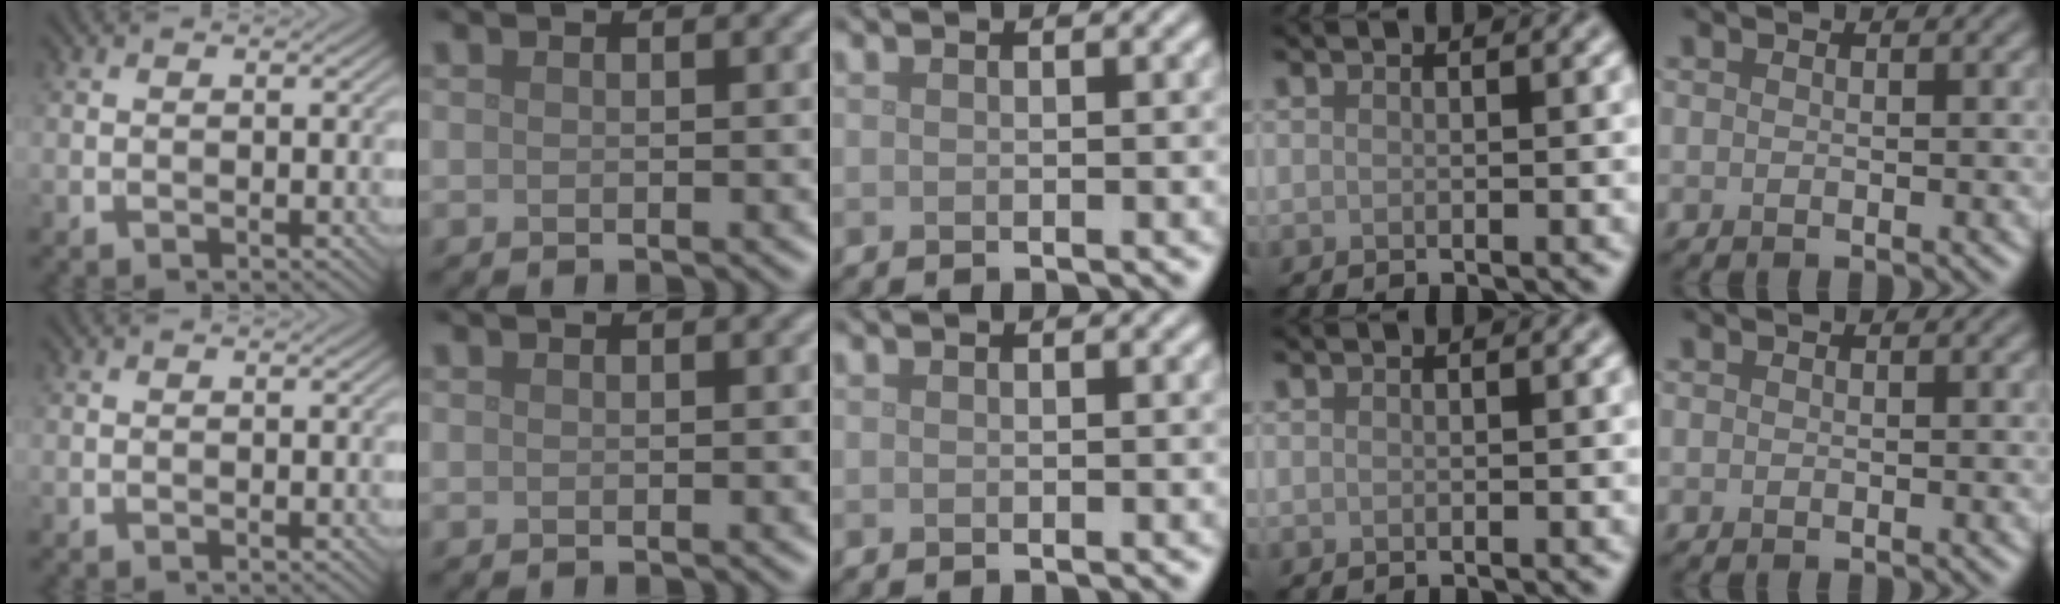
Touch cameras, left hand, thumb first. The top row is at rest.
{}